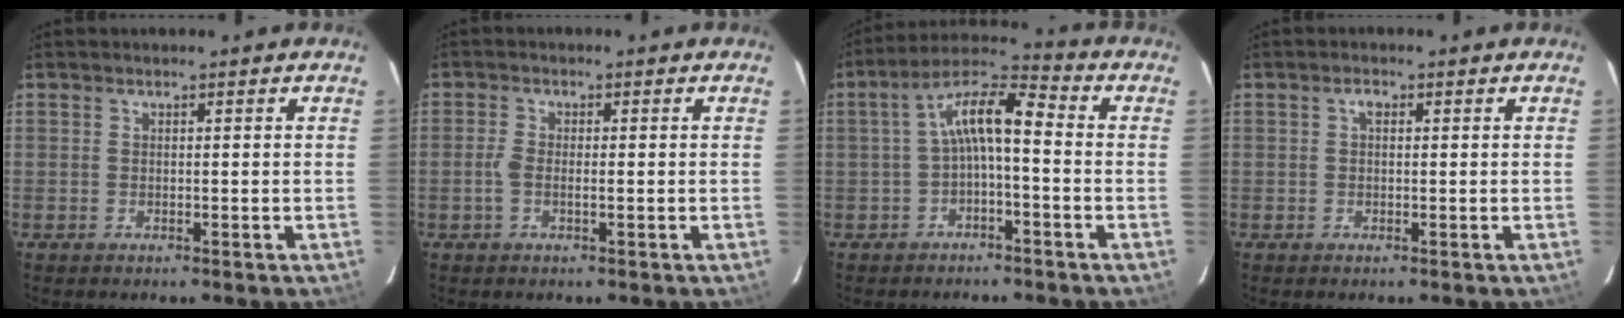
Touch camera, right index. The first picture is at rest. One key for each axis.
{"total": 3.0, "fx": -0.6, "fy": 1.0, "fz": 2.8, "tx": -0.062, "ty": 0.001, "tz": -0.014}
{"total": 8.1, "fx": -1.2, "fy": 2.4, "fz": 7.6, "tx": -0.155, "ty": 0.024, "tz": -0.024}
{"total": 1.2, "fx": 0.3, "fy": 0.8, "fz": 0.9, "tx": -0.016, "ty": 0.007, "tz": 0.002}